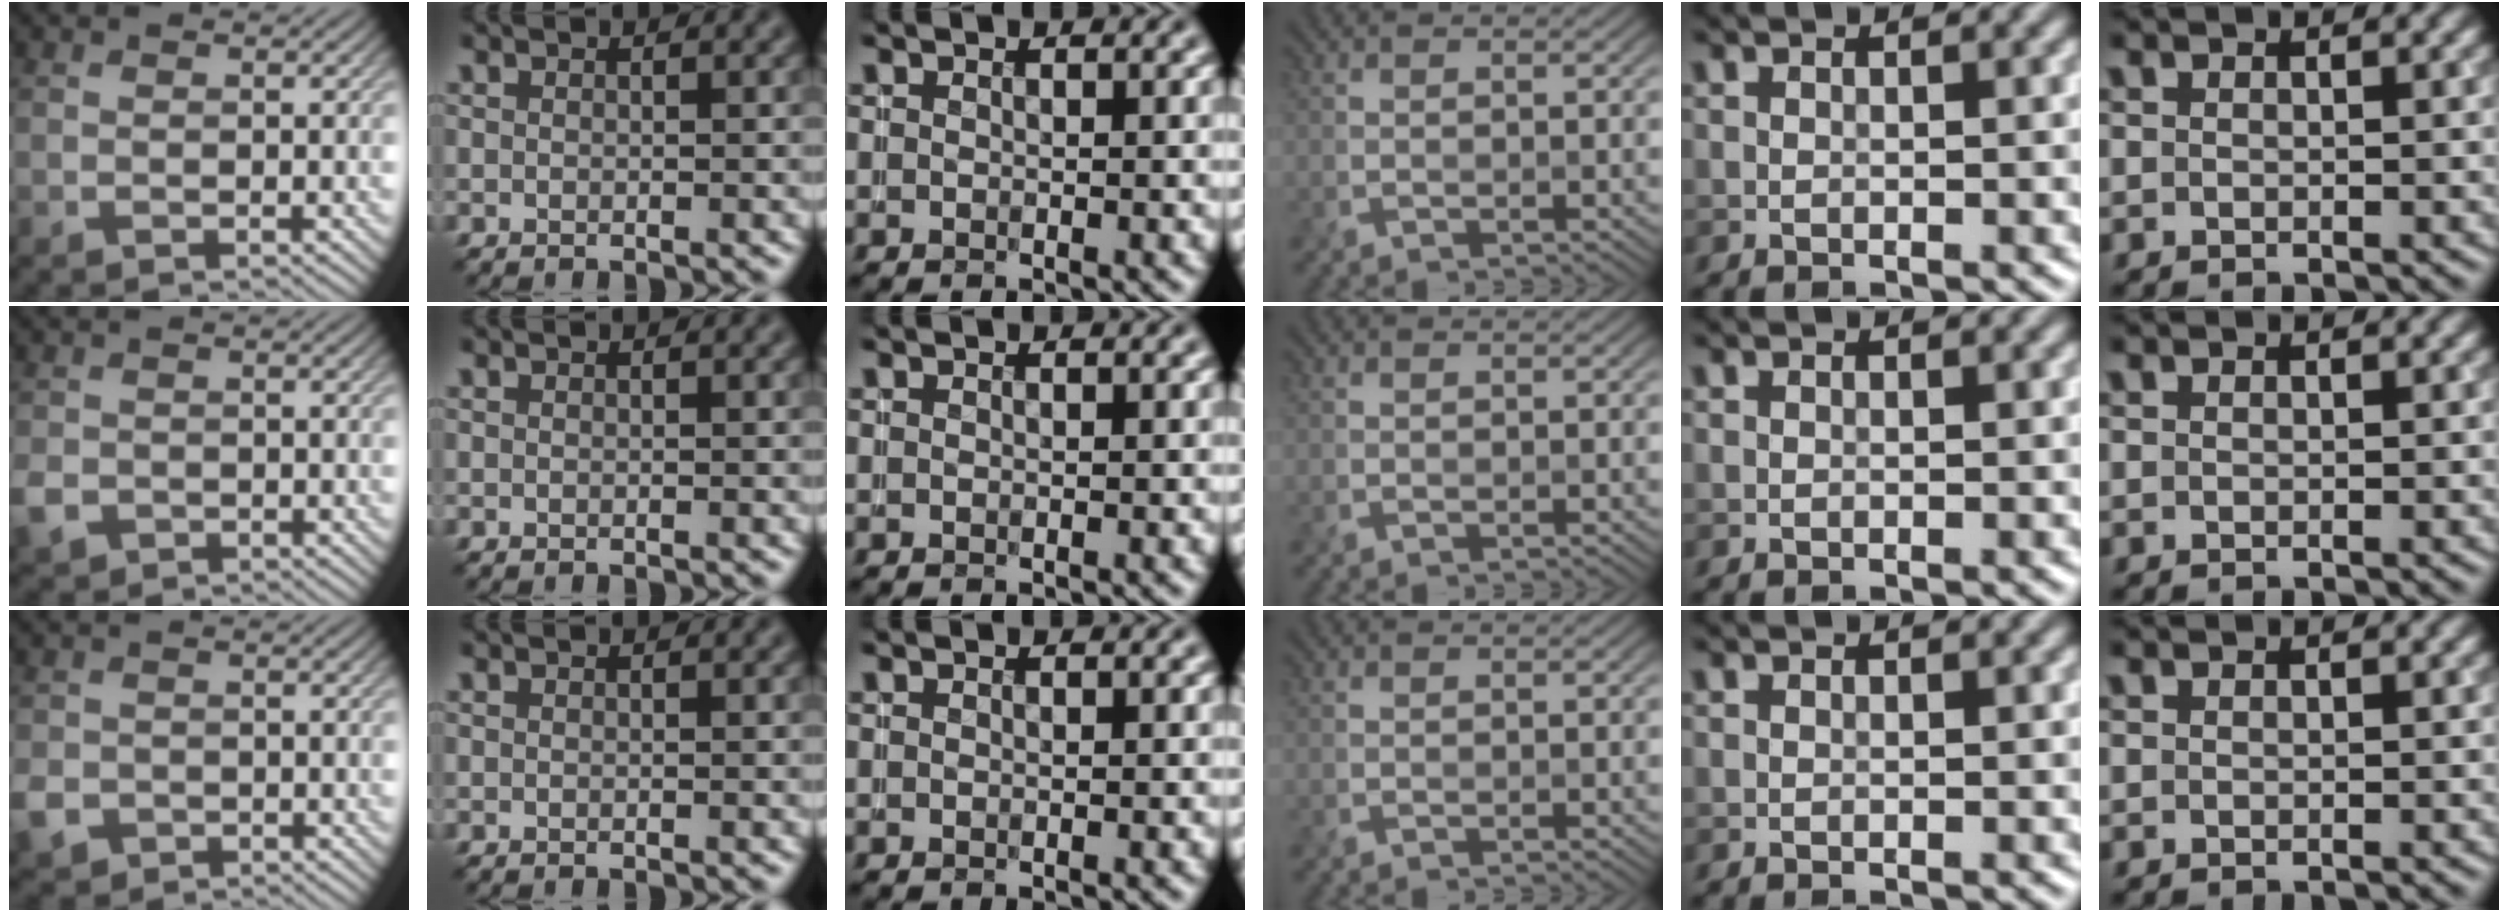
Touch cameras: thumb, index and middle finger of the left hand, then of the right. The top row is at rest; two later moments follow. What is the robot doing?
{"motion": "insert", "object": "file holder"}